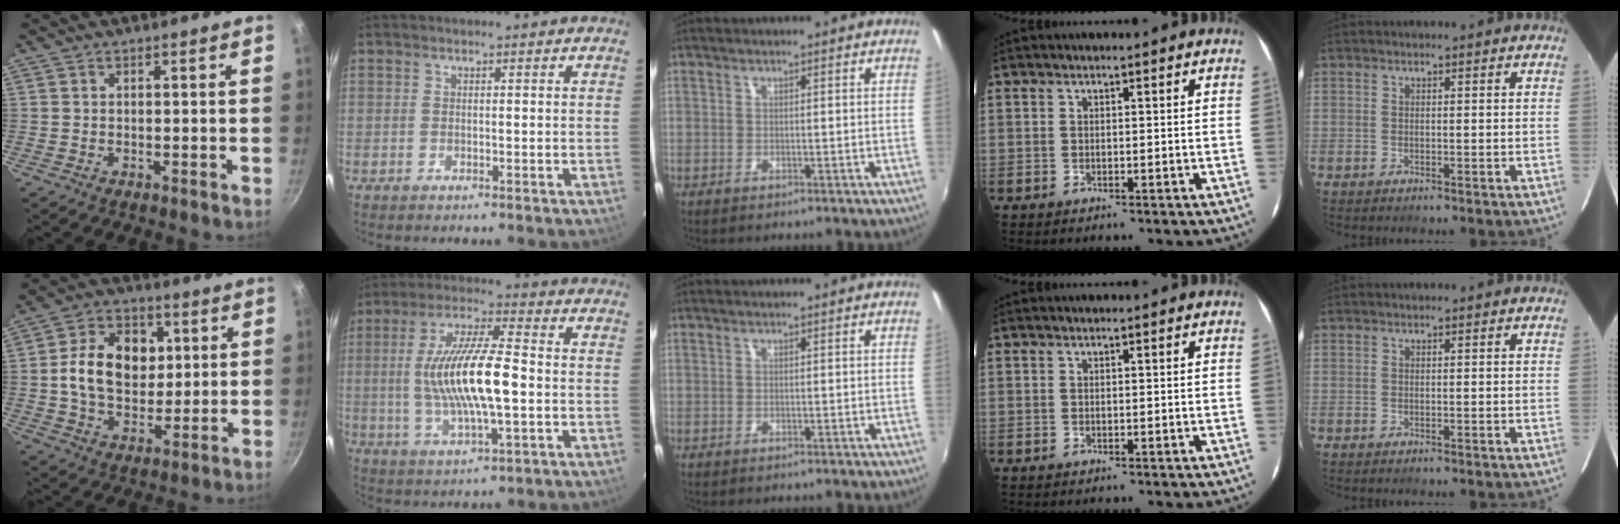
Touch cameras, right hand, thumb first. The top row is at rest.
{"thumb": {"total": 14.5, "force": [2.1, 10.6, 9.6], "torque": [-0.132, 0.005, 0.029]}, "index": {"total": 15.4, "force": [-0.9, 3.6, 15.0], "torque": [-0.289, 0.001, -0.014]}}